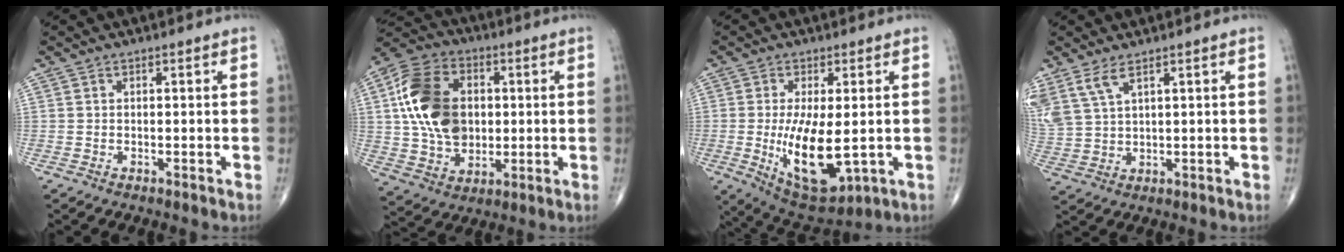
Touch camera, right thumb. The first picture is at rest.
{"total": 17.6, "force": [2.1, 12.6, 12.2], "torque": [-0.203, 0.008, 0.037]}
{"total": 13.5, "force": [-1.5, 5.6, 12.2], "torque": [-0.207, -0.027, -0.008]}
{"total": 6.2, "force": [4.0, 2.1, 4.2], "torque": [-0.101, -0.009, 0.094]}